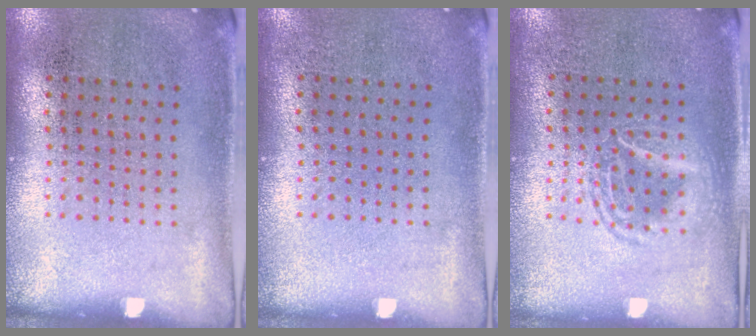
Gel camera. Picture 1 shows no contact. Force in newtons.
{"total": 0.0}
{"total": 1.2, "press": 1.2, "slide": 0.1}